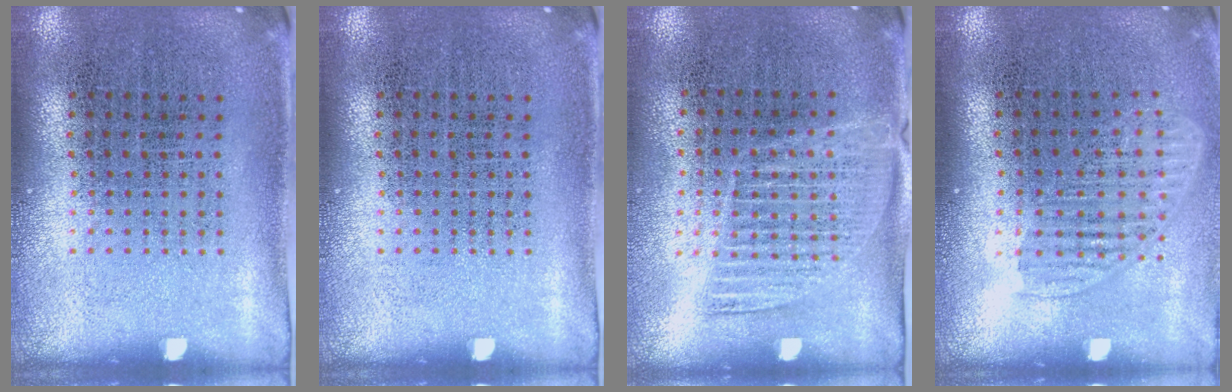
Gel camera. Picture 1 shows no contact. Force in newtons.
{"total": 0.0}
{"total": 1.3, "press": 1.1, "slide": 0.6}
{"total": 1.4, "press": 1.2, "slide": 0.8}